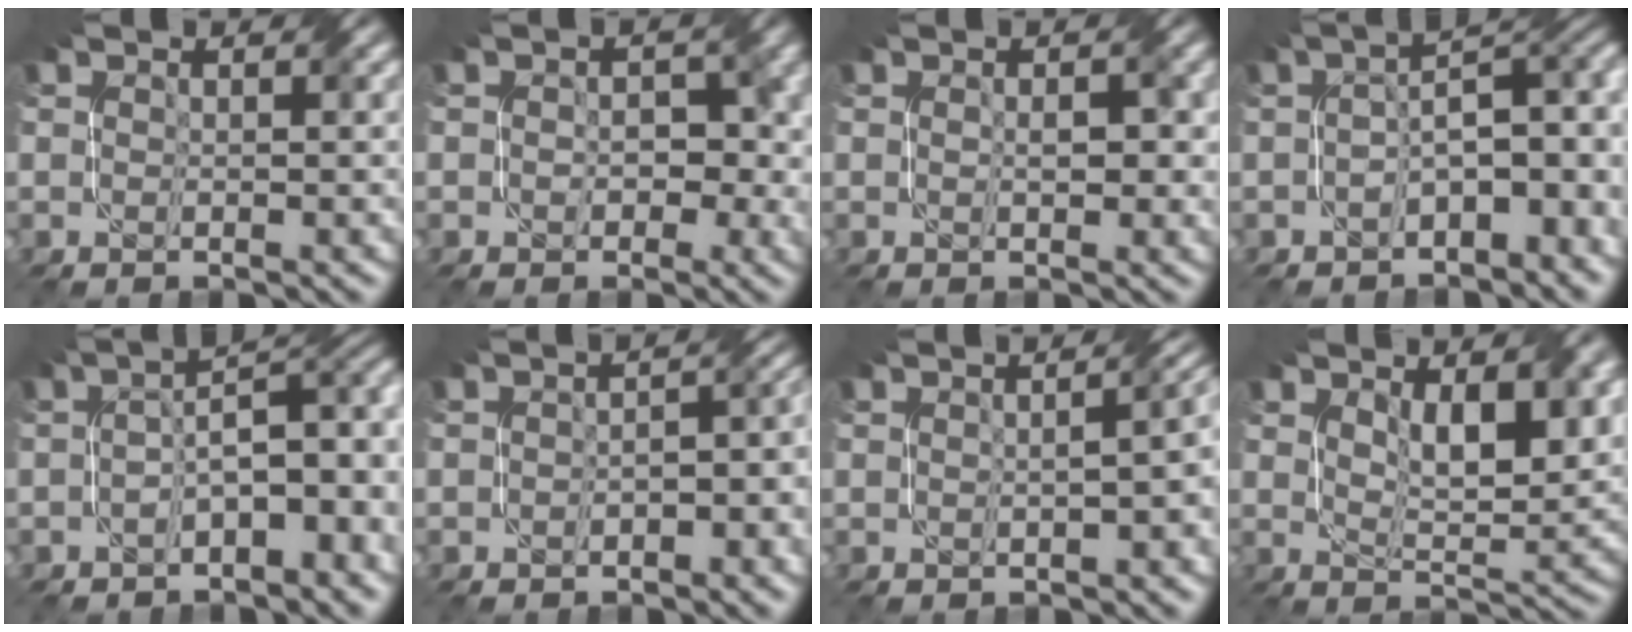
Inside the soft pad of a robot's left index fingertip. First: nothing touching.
{"total": 3.3, "force": [-0.1, 2.6, 2.0], "torque": [0.003, 0.005, 0.007]}
{"total": 2.1, "force": [0.2, 1.2, 1.7], "torque": [-0.023, 0.001, 0.011]}
{"total": 6.7, "force": [-0.9, 3.4, 5.6], "torque": [-0.068, 0.014, -0.012]}
{"total": 7.0, "force": [-0.8, 3.3, 6.1], "torque": [-0.079, 0.017, -0.009]}
{"total": 4.2, "force": [-1.6, 2.2, 3.2], "torque": [-0.022, 0.004, -0.015]}
{"total": 5.6, "force": [0.0, 2.8, 4.9], "torque": [-0.020, 0.010, 0.005]}
{"total": 5.6, "force": [2.6, 2.2, 4.5], "torque": [-0.074, -0.004, 0.058]}